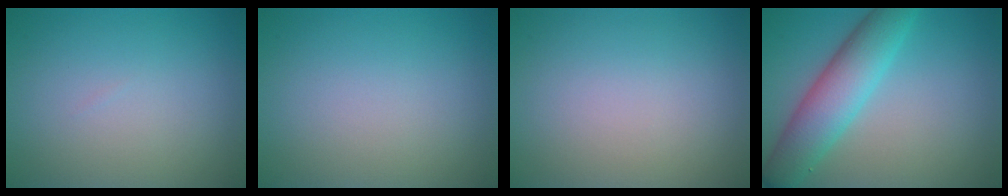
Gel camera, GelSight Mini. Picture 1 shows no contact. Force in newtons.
{"total": 0.0}
{"total": 0.0}
{"total": 6.2, "press": 6.2, "slide": 0.1}